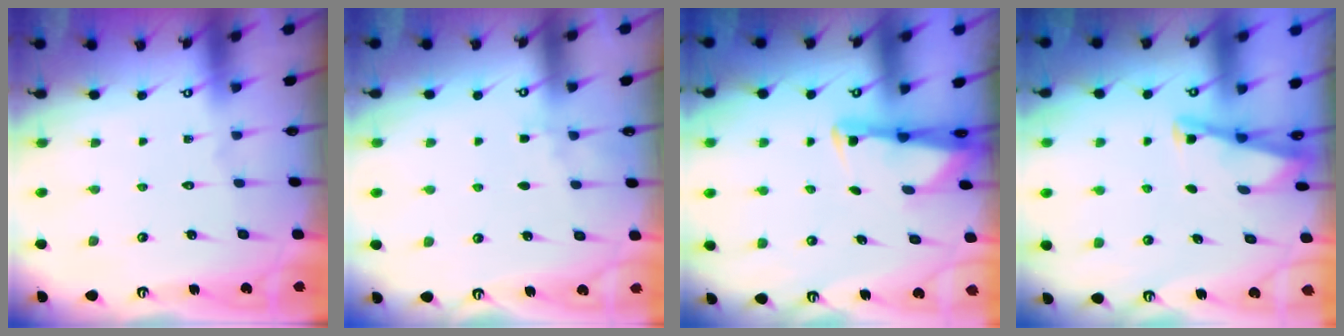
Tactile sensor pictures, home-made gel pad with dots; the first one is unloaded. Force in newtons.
{"total": 2.9, "press": 2.8, "slide": 0.5}
{"total": 2.7, "press": 2.7, "slide": 0.5}
{"total": 2.7, "press": 2.7, "slide": 0.3}